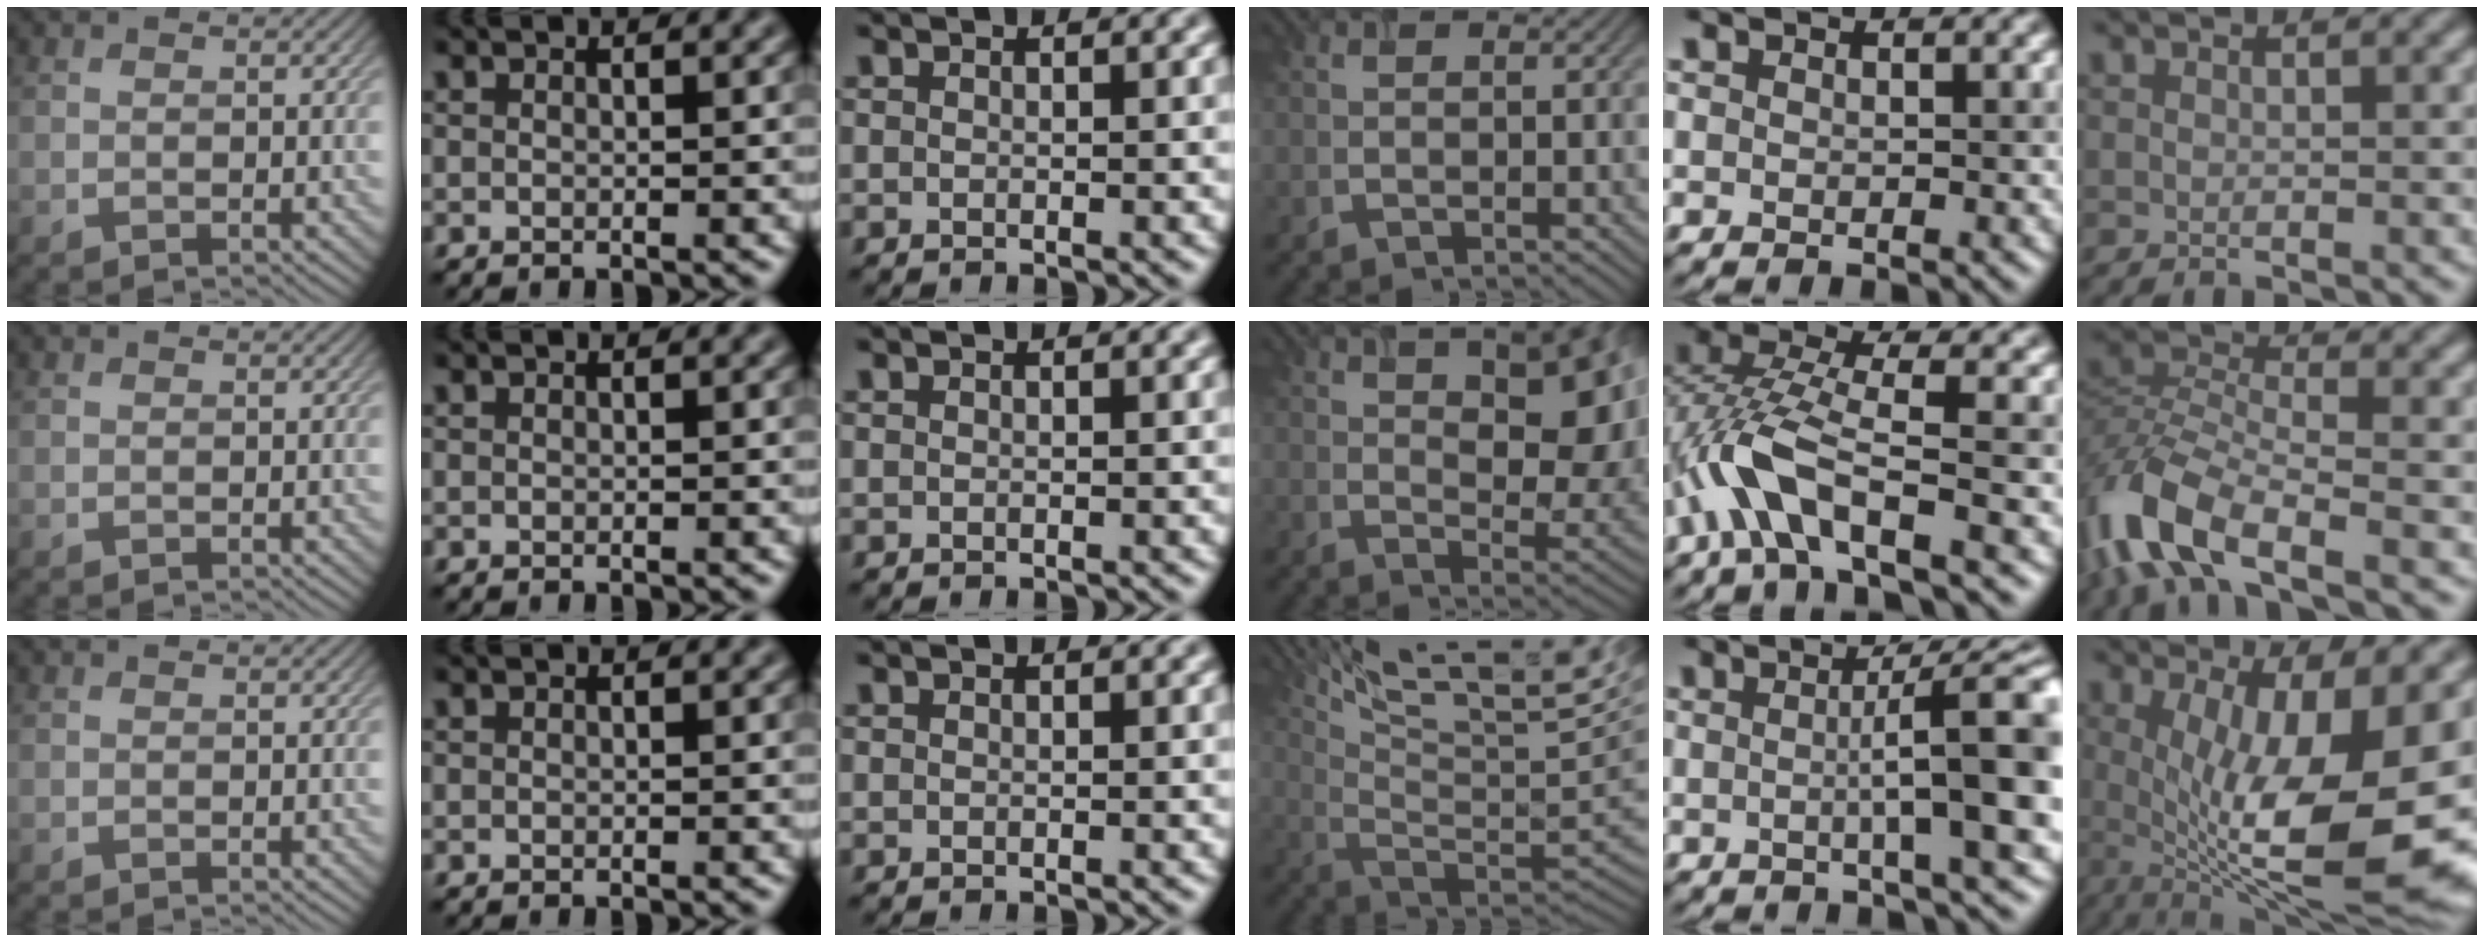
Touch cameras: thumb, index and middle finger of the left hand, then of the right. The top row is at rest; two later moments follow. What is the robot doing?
{"motion": "screw", "object": "timer"}